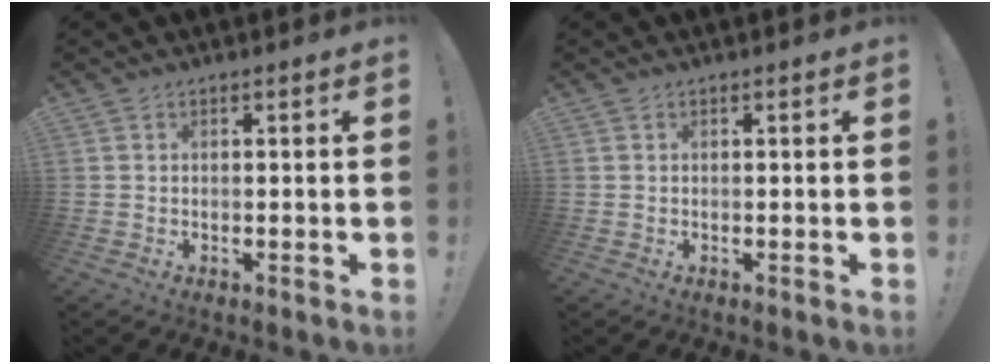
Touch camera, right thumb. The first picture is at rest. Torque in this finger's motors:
{"motor_torque": [-0.01, 0.01, -0.07, 0.06, 0.02]}